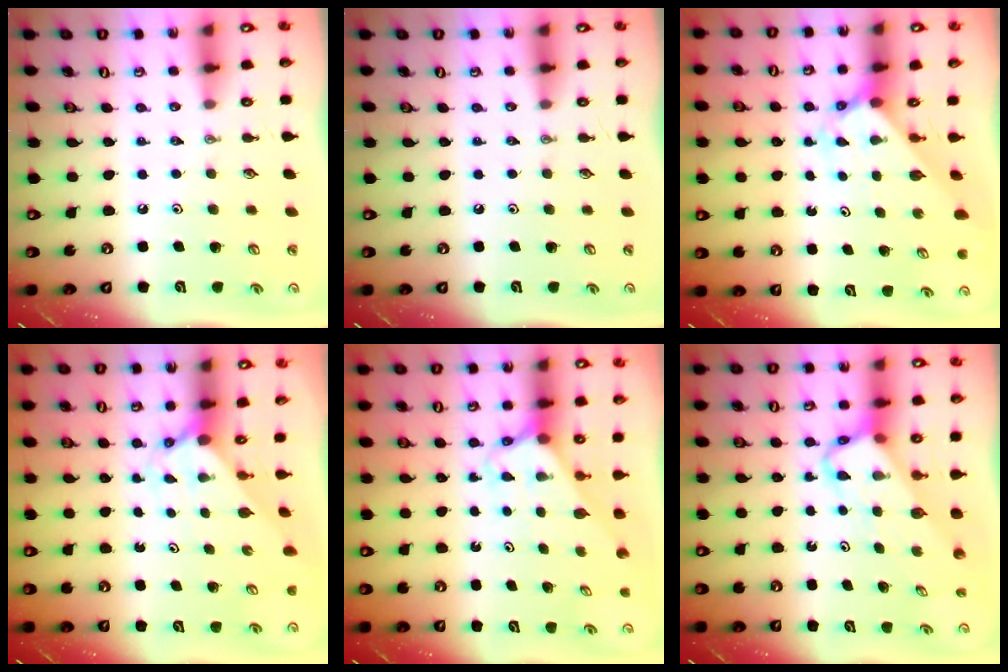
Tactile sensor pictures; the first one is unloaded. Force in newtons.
{"total": 0.0}
{"total": 2.3, "press": 2.3, "slide": 0.2}
{"total": 2.0, "press": 2.0, "slide": 0.2}
{"total": 2.5, "press": 2.5, "slide": 0.2}
{"total": 3.8, "press": 3.8, "slide": 0.2}